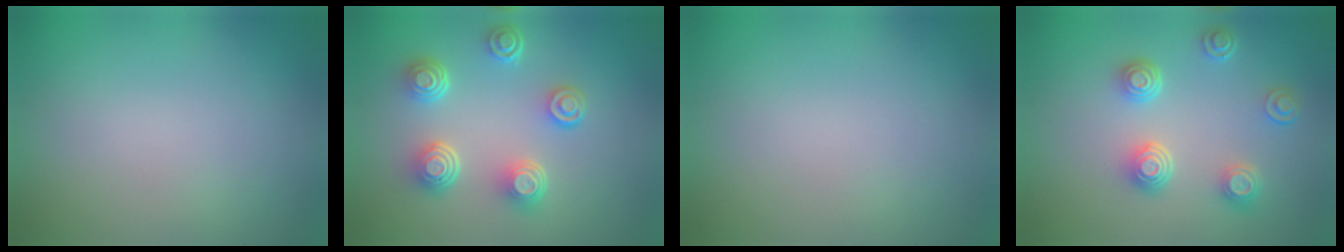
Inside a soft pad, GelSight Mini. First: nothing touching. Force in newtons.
{"total": 5.0, "press": 3.6, "slide": 3.5}
{"total": 0.0}
{"total": 3.9, "press": 3.0, "slide": 2.5}